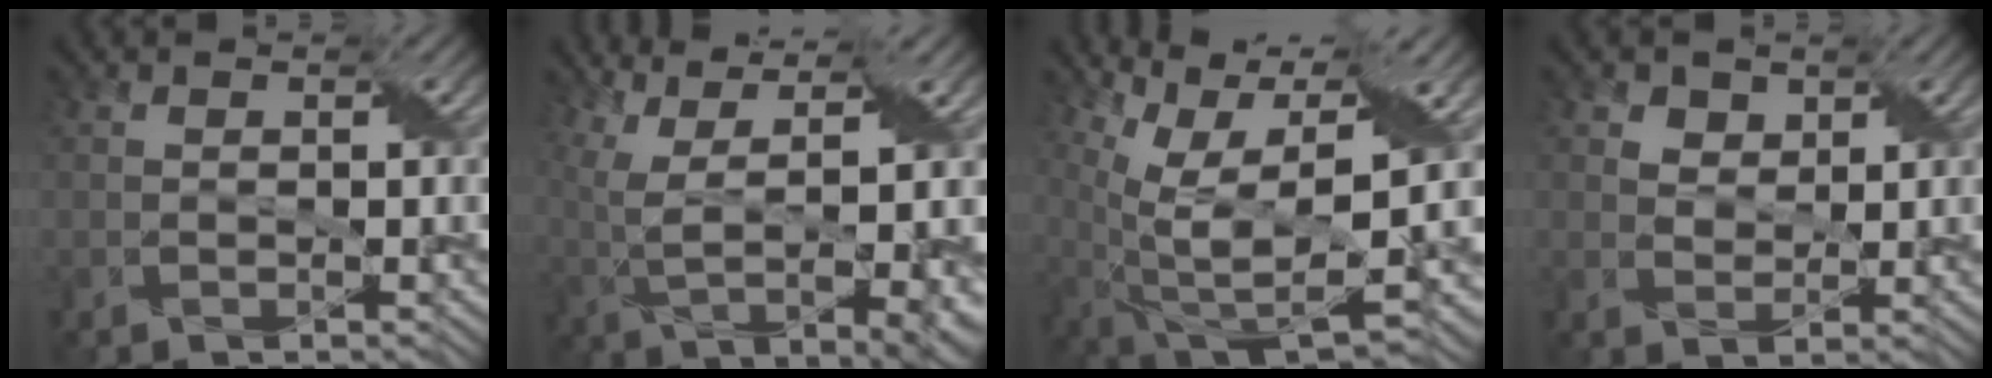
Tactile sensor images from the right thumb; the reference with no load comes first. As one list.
[{"total": 11.2, "force": [3.0, 3.6, 10.2], "torque": [-0.208, 0.006, 0.075]}, {"total": 13.3, "force": [4.2, 5.0, 11.6], "torque": [-0.238, -0.009, 0.090]}, {"total": 2.5, "force": [1.7, 1.8, 0.6], "torque": [-0.019, -0.005, 0.027]}]